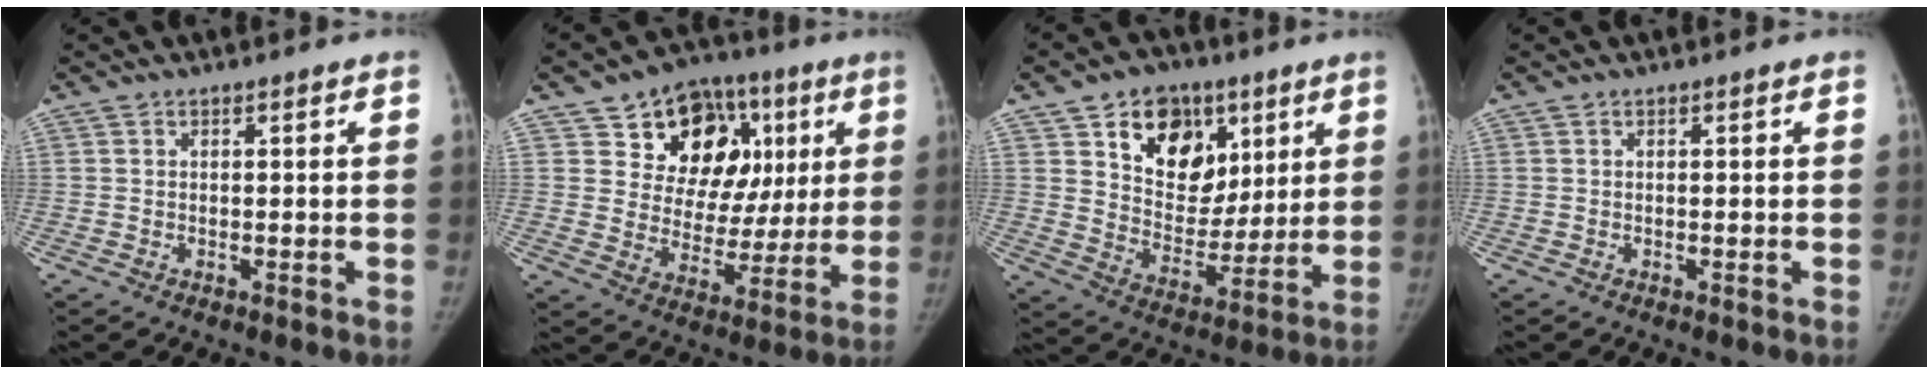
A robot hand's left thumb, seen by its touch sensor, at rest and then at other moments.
{"total": 19.4, "force": [7.4, 14.1, 11.1], "torque": [-0.097, 0.007, 0.119]}
{"total": 16.5, "force": [7.8, 11.9, 8.4], "torque": [-0.081, -0.033, 0.133]}
{"total": 0.0}